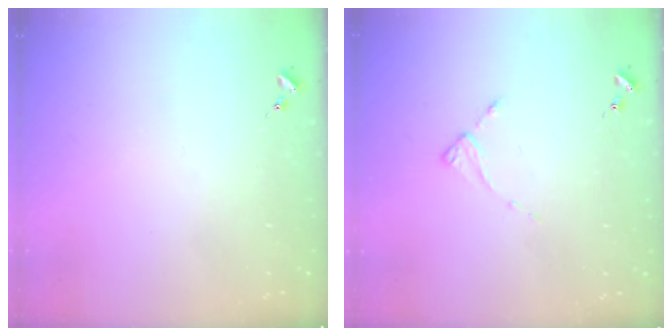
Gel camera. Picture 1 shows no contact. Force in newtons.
{"total": 2.0, "press": 2.0, "slide": 0.3}